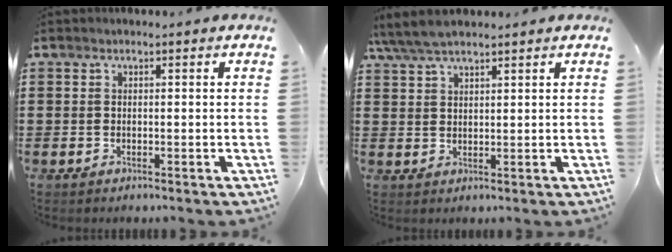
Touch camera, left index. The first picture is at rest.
{"total": 4.7, "force": [3.9, 0.9, 2.5], "torque": [-0.058, -0.002, 0.074]}